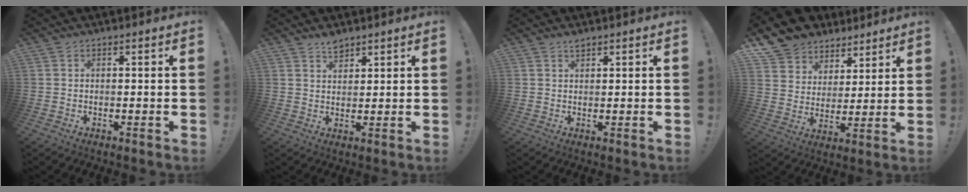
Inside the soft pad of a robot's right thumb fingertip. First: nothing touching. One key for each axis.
{"total": 3.6, "fx": 3.1, "fy": 1.5, "fz": 1.1, "tx": -0.009, "ty": -0.018, "tz": 0.053}
{"total": 1.4, "fx": 1.2, "fy": 0.3, "fz": 0.6, "tx": 0.002, "ty": -0.007, "tz": 0.019}
{"total": 11.8, "fx": 8.2, "fy": 8.2, "fz": 2.3, "tx": -0.039, "ty": -0.066, "tz": 0.160}